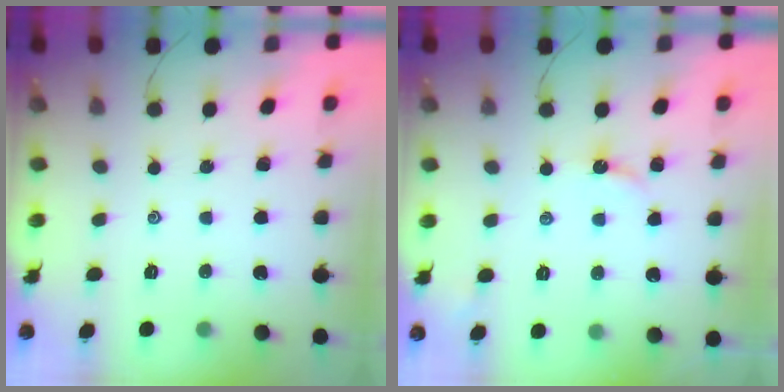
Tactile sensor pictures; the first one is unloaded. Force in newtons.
{"total": 2.9, "press": 2.9, "slide": 0.2}